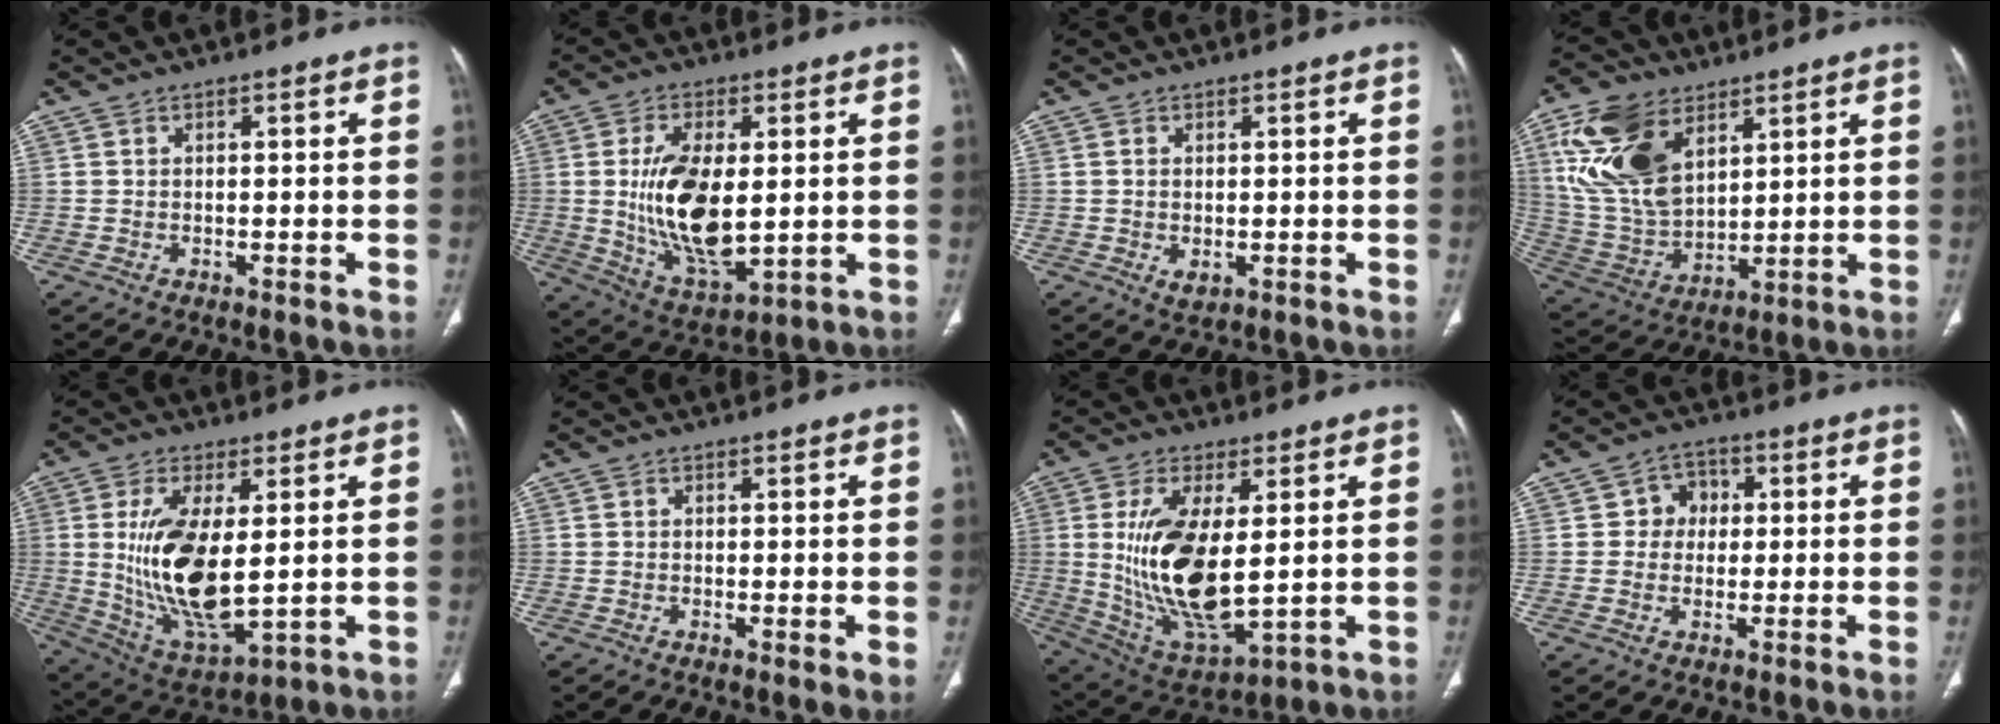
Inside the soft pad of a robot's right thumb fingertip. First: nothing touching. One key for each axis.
{"total": 15.9, "fx": 0.8, "fy": 7.8, "fz": 13.8, "tx": -0.248, "ty": -0.021, "tz": 0.028}
{"total": 2.2, "fx": -0.3, "fy": 1.4, "fz": 1.7, "tx": -0.033, "ty": -0.004, "tz": 0.000}
{"total": 18.1, "fx": 7.9, "fy": 11.0, "fz": 12.0, "tx": -0.222, "ty": -0.023, "tz": 0.164}
{"total": 16.6, "fx": 1.5, "fy": 7.1, "fz": 14.9, "tx": -0.285, "ty": -0.026, "tz": 0.046}
{"total": 1.7, "fx": 0.0, "fy": 0.4, "fz": 1.7, "tx": -0.032, "ty": -0.008, "tz": -0.004}
{"total": 18.1, "fx": 1.8, "fy": 7.8, "fz": 16.2, "tx": -0.309, "ty": -0.025, "tz": 0.052}
{"total": 5.2, "fx": 0.6, "fy": 4.6, "fz": 2.2, "tx": 0.002, "ty": 0.010, "tz": 0.002}